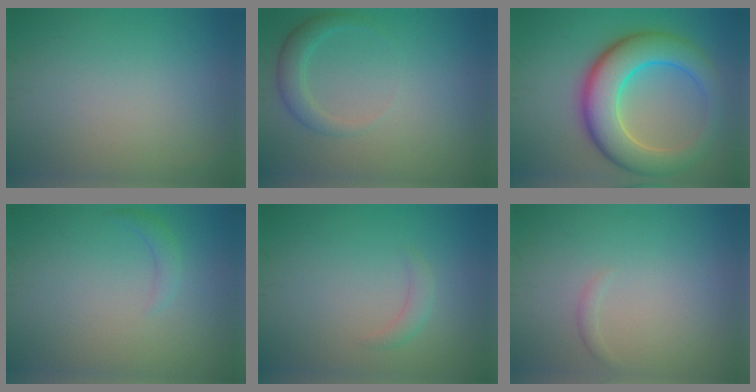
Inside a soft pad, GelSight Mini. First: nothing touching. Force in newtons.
{"total": 2.2, "press": 2.2, "slide": 0.2}
{"total": 9.1, "press": 9.1, "slide": 0.4}
{"total": 1.3, "press": 1.3, "slide": 0.1}
{"total": 1.2, "press": 1.2, "slide": 0.1}
{"total": 0.5, "press": 0.5, "slide": 0.0}